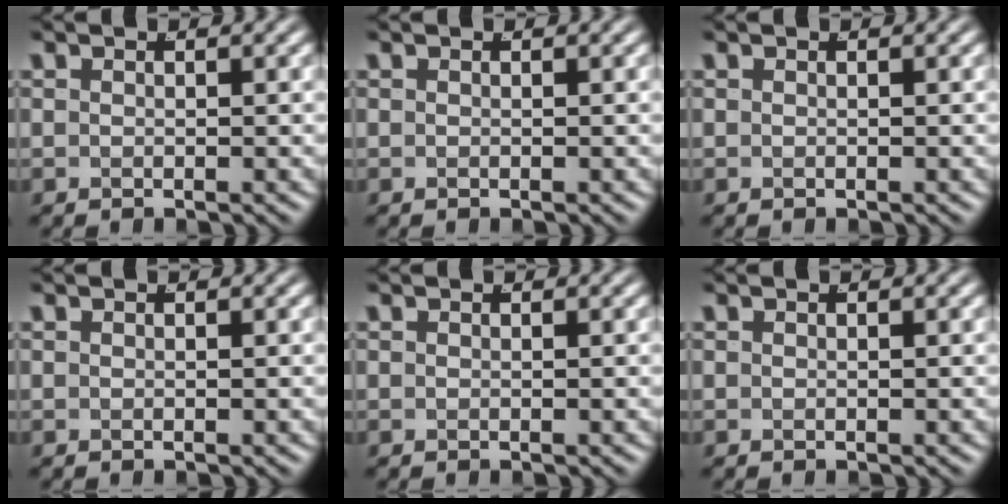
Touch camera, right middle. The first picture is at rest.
{"total": 0.0}
{"total": 0.0}
{"total": 0.0}
{"total": 0.0}
{"total": 0.0}